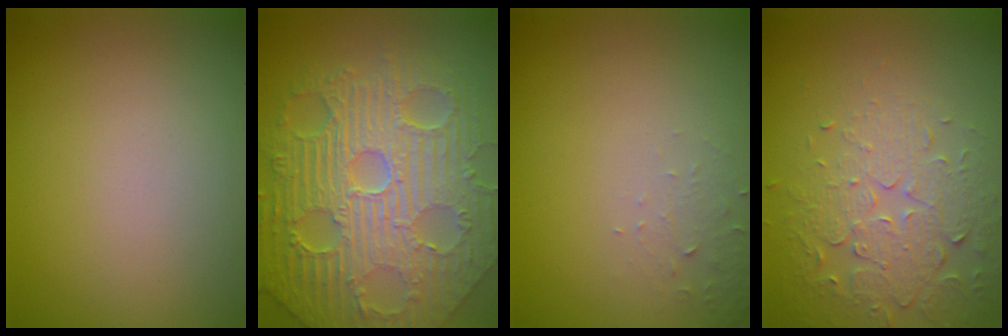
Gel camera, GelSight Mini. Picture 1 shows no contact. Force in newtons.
{"total": 11.8, "press": 7.7, "slide": 8.9}
{"total": 1.2, "press": 1.2, "slide": 0.1}
{"total": 4.4, "press": 3.5, "slide": 2.7}